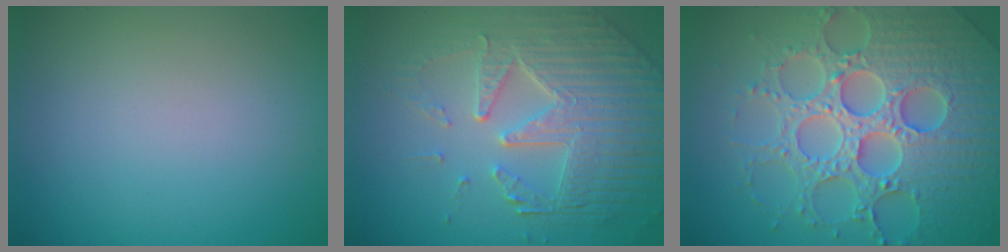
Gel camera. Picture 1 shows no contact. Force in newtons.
{"total": 7.4, "press": 5.4, "slide": 5.0}
{"total": 8.0, "press": 7.8, "slide": 1.7}